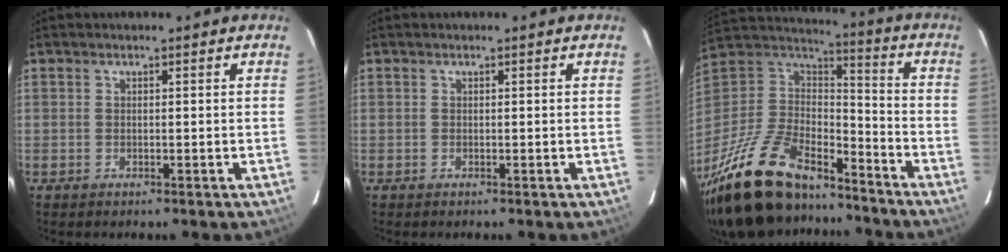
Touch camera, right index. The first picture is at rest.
{"total": 0.0}
{"total": 30.5, "force": [-22.5, 12.1, 16.7], "torque": [-0.349, -0.016, -0.372]}